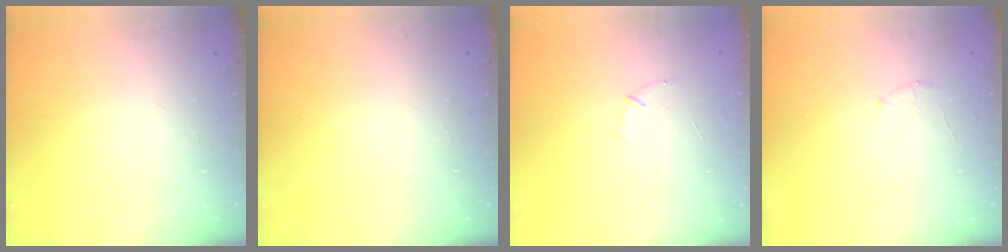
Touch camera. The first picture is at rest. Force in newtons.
{"total": 0.0}
{"total": 5.2, "press": 5.0, "slide": 1.1}
{"total": 4.0, "press": 3.8, "slide": 1.2}